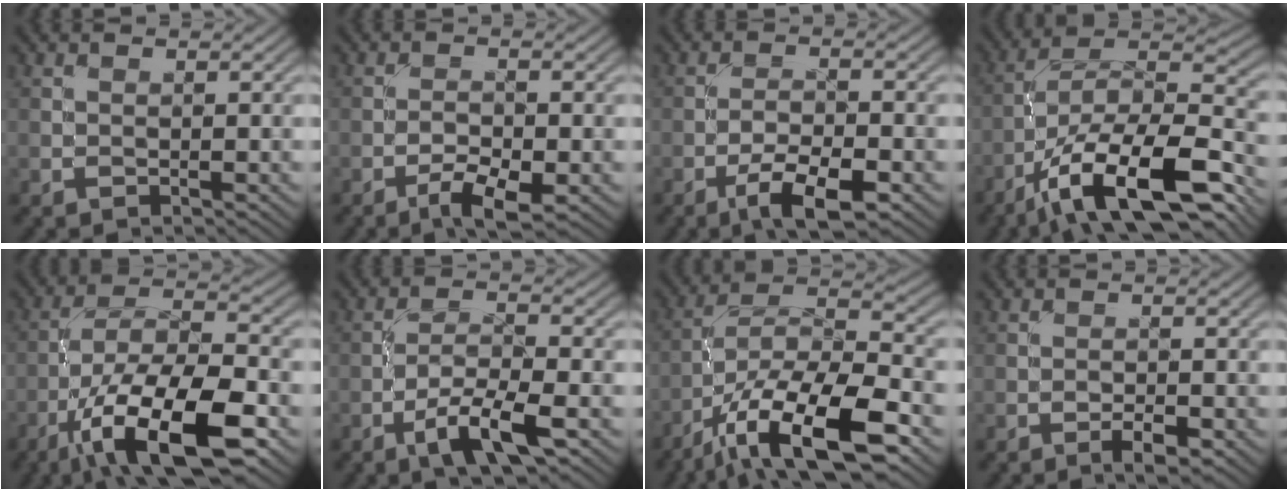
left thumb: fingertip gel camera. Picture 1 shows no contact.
{"total": 4.4, "force": [-2.6, 1.2, 3.2], "torque": [-0.057, 0.001, -0.046]}
{"total": 6.3, "force": [-3.7, 1.8, 4.8], "torque": [-0.088, 0.002, -0.067]}
{"total": 16.8, "force": [-9.3, 6.3, 12.5], "torque": [-0.213, -0.011, -0.177]}
{"total": 15.6, "force": [-7.7, 5.4, 12.4], "torque": [-0.221, -0.006, -0.146]}
{"total": 7.0, "force": [-3.7, 1.8, 5.7], "torque": [-0.110, 0.006, -0.070]}
{"total": 15.8, "force": [-8.9, 5.5, 11.8], "torque": [-0.221, -0.011, -0.173]}
{"total": 2.3, "force": [-1.3, 0.6, 1.7], "torque": [-0.032, 0.001, -0.025]}